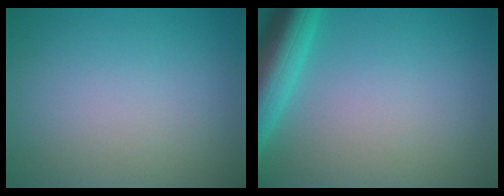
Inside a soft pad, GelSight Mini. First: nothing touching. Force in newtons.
{"total": 6.3, "press": 6.3, "slide": 0.4}